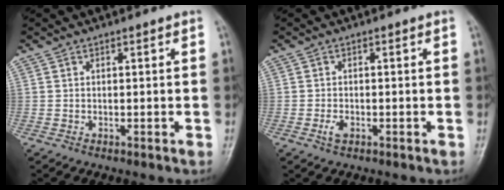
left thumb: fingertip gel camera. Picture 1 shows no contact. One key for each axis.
{"total": 2.0, "fx": -0.9, "fy": 1.2, "fz": 1.4, "tx": -0.028, "ty": 0.005, "tz": -0.018}